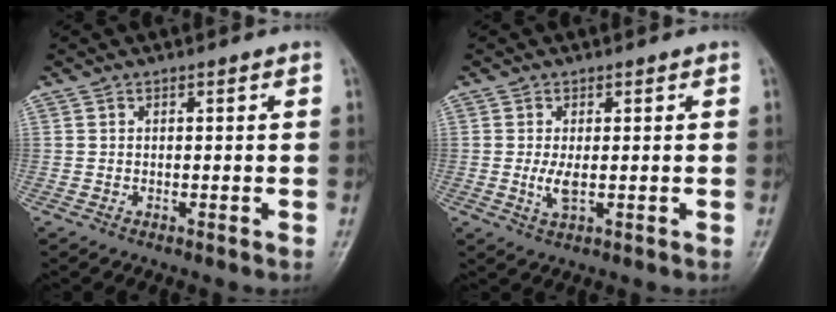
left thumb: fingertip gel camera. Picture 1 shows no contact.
{"total": 3.2, "force": [0.0, 1.3, 2.9], "torque": [-0.062, -0.010, 0.003]}